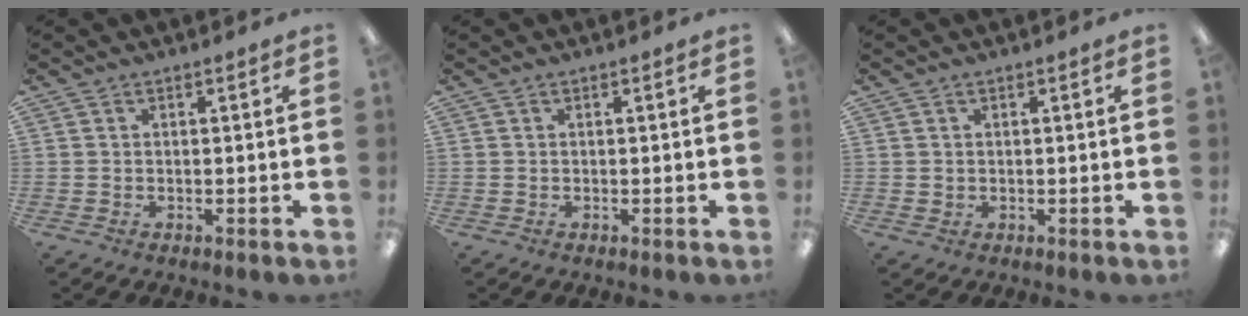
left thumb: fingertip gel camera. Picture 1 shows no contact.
{"total": 0.0}
{"total": 0.9, "force": [0.5, 0.7, 0.0], "torque": [0.007, 0.001, 0.007]}